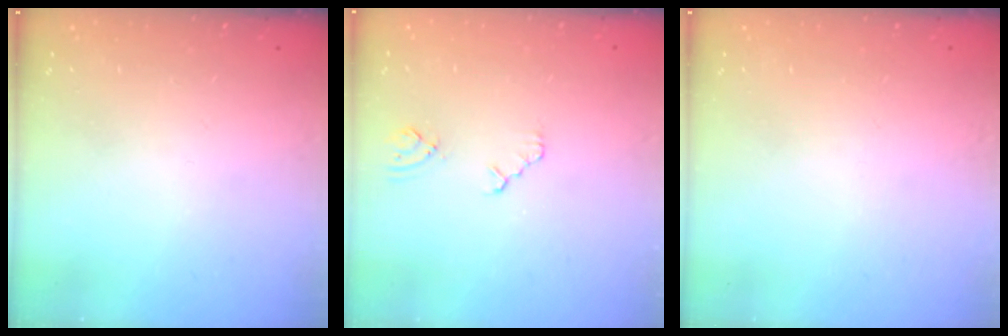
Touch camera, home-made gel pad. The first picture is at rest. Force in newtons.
{"total": 2.3, "press": 2.3, "slide": 0.4}
{"total": 1.5, "press": 1.4, "slide": 0.2}